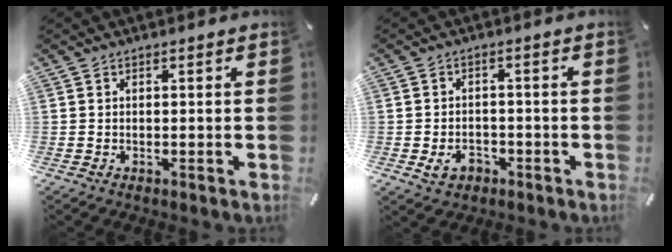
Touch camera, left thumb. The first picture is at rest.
{"total": 5.1, "force": [-2.1, 3.9, 2.5], "torque": [-0.044, 0.005, -0.038]}